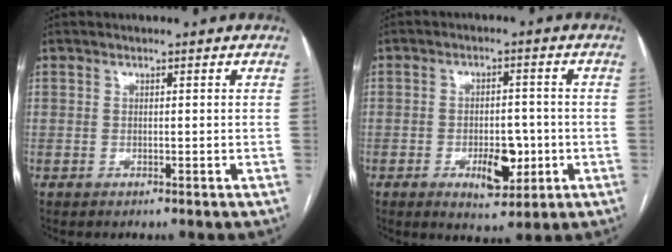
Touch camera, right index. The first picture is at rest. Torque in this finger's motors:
{"motor_torque": [0.10, 0.12, 0.12, 0.07]}